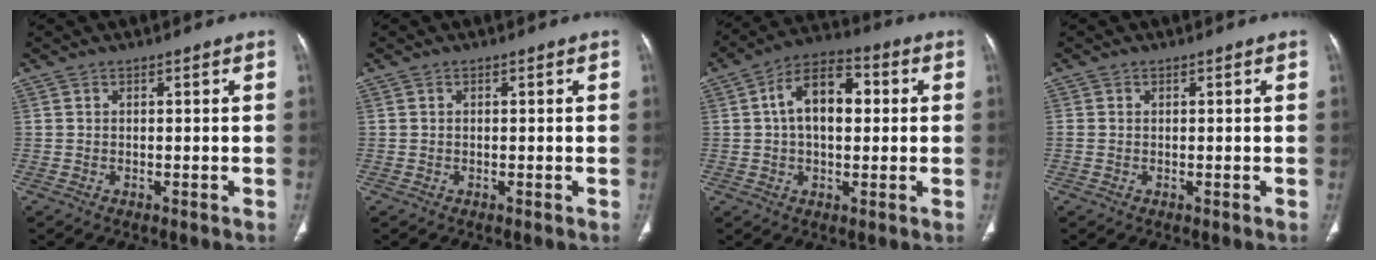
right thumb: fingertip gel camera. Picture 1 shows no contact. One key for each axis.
{"total": 0.0}
{"total": 12.1, "fx": 1.7, "fy": 7.2, "fz": 9.5, "tx": -0.143, "ty": 0.025, "tz": 0.018}
{"total": 0.8, "fx": 0.0, "fy": 0.6, "fz": 0.5, "tx": -0.014, "ty": 0.000, "tz": 0.002}